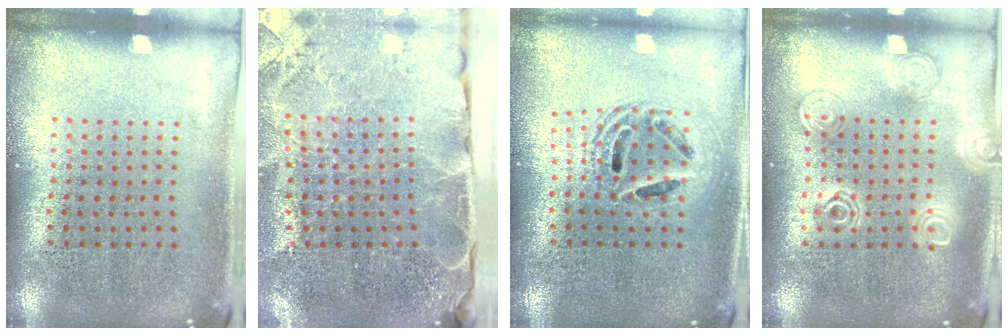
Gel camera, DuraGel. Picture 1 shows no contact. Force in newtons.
{"total": 3.9, "press": 3.2, "slide": 2.1}
{"total": 1.6, "press": 1.3, "slide": 0.9}
{"total": 1.3, "press": 1.2, "slide": 0.3}